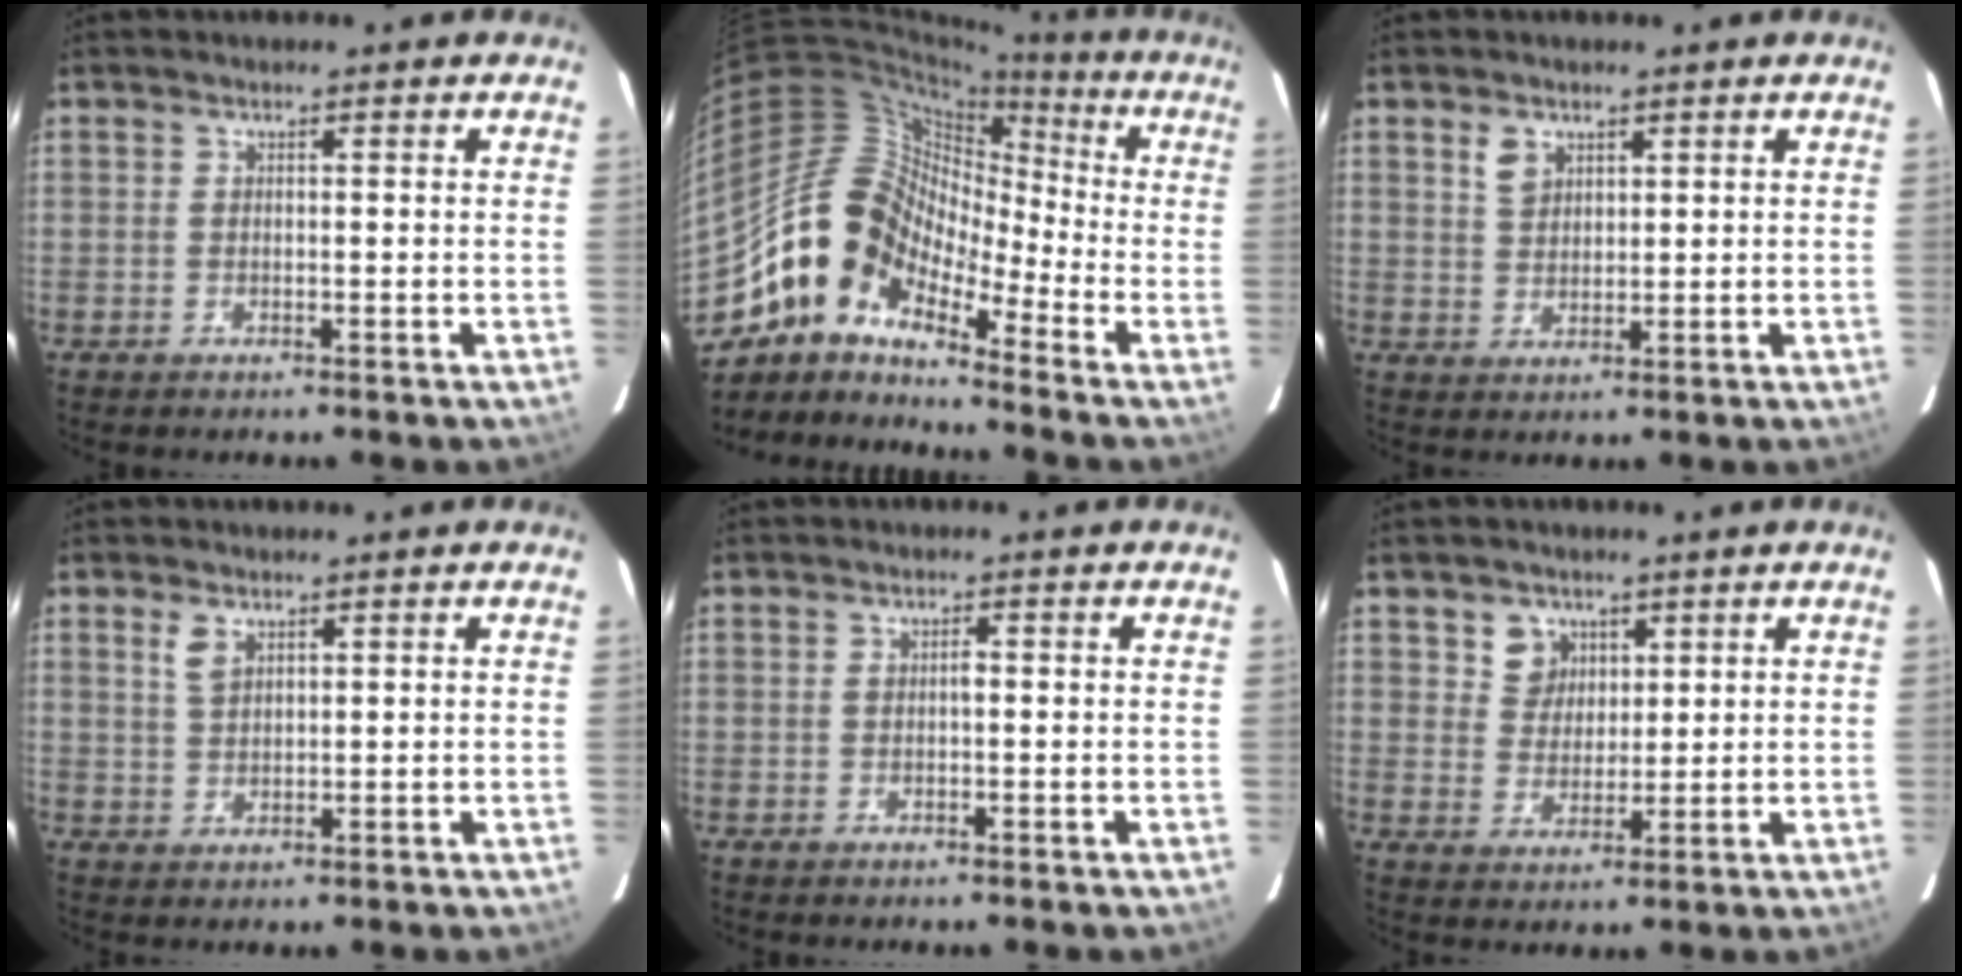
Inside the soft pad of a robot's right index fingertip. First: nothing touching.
{"total": 12.7, "force": [-9.0, 6.0, 6.7], "torque": [-0.111, 0.020, -0.196]}
{"total": 3.5, "force": [1.8, 2.4, 1.7], "torque": [-0.026, 0.007, 0.037]}
{"total": 2.8, "force": [1.6, 1.5, 1.8], "torque": [-0.035, 0.003, 0.033]}
{"total": 0.9, "force": [-0.1, 0.4, 0.7], "torque": [-0.013, 0.005, -0.003]}
{"total": 5.0, "force": [2.6, 4.2, 0.9], "torque": [-0.009, 0.011, 0.052]}